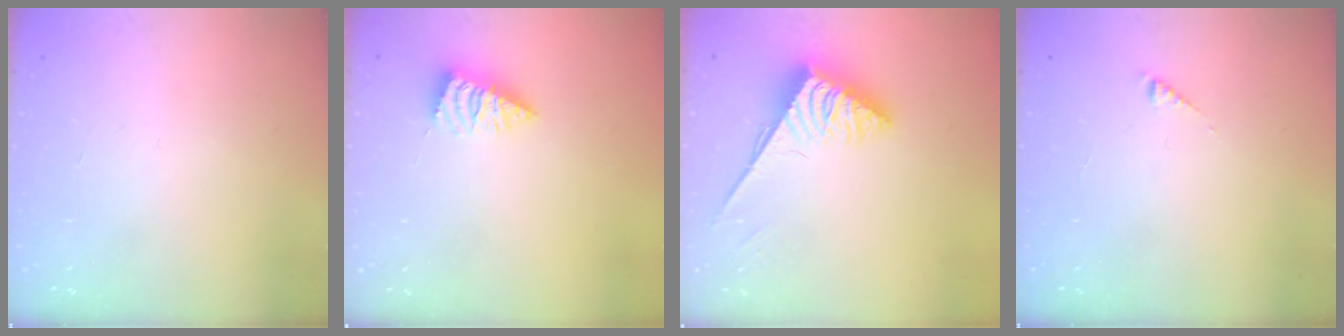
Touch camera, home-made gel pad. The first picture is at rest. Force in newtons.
{"total": 0.9, "press": 0.9, "slide": 0.1}
{"total": 3.7, "press": 3.6, "slide": 0.6}
{"total": 2.7, "press": 2.6, "slide": 0.4}